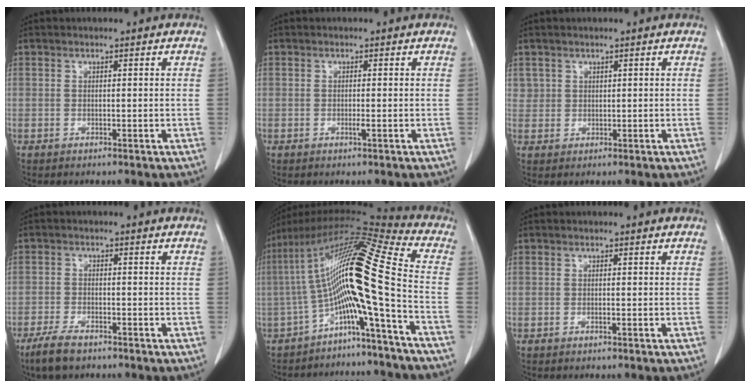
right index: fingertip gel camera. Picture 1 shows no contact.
{"total": 0.9, "force": [-0.4, -0.1, 0.8], "torque": [-0.016, -0.001, -0.007]}
{"total": 1.5, "force": [0.6, 1.3, 0.0], "torque": [0.017, 0.002, 0.006]}
{"total": 5.2, "force": [-4.0, 1.6, 3.0], "torque": [-0.066, -0.007, -0.072]}
{"total": 16.8, "force": [-4.7, -0.9, 16.1], "torque": [-0.290, 0.037, -0.090]}
{"total": 0.6, "force": [-0.4, 0.0, 0.5], "torque": [-0.009, 0.001, -0.006]}